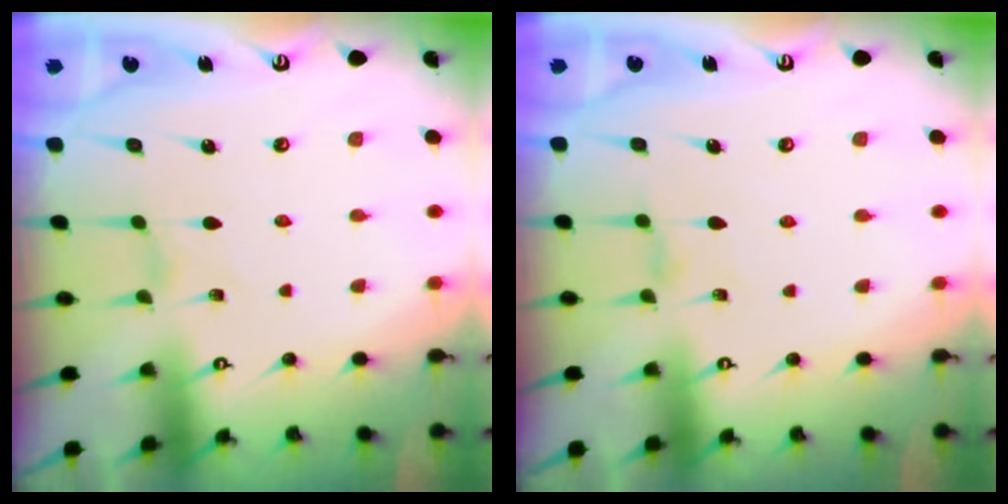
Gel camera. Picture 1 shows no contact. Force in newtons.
{"total": 1.2, "press": 1.2, "slide": 0.3}